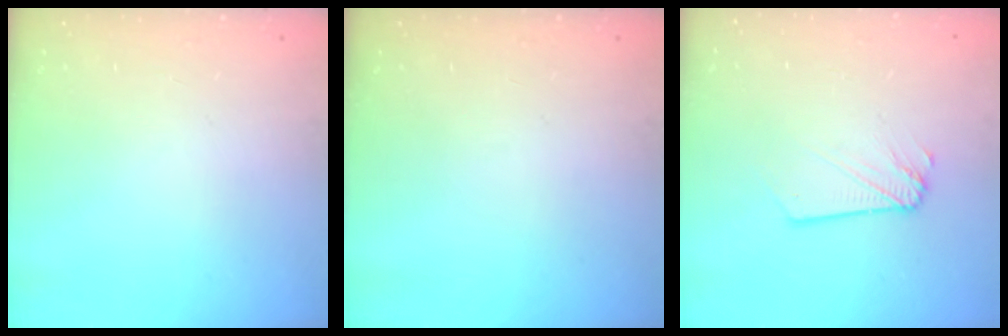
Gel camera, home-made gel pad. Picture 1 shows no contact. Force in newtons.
{"total": 0.0}
{"total": 2.1, "press": 2.1, "slide": 0.3}